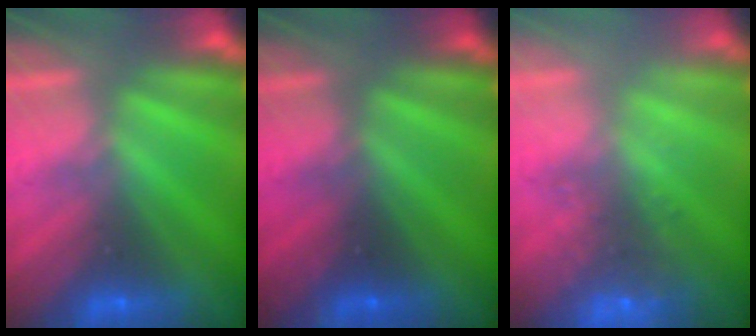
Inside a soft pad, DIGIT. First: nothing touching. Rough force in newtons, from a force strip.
{"total": 2.4}
{"total": 6.8}